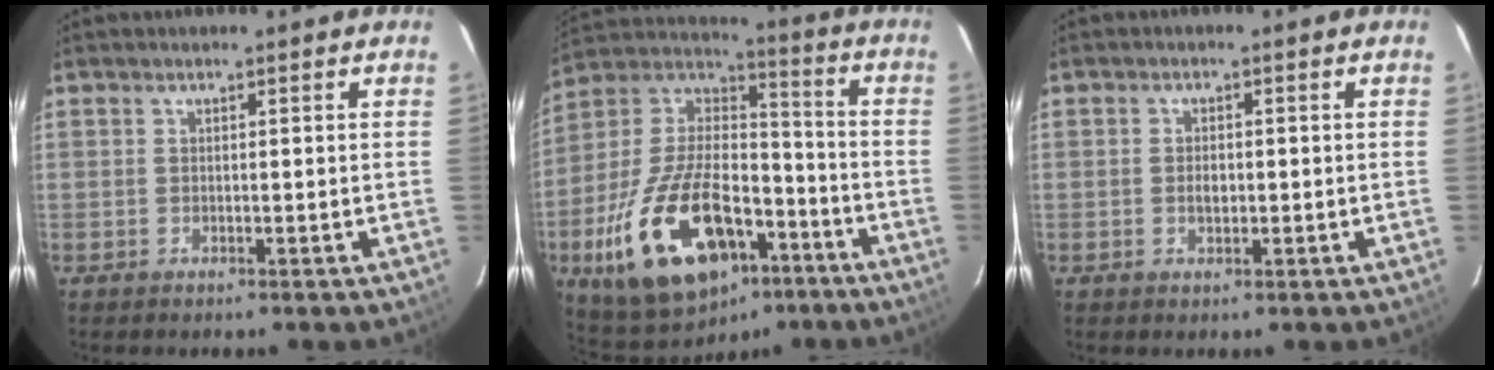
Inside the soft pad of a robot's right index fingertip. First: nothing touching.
{"total": 26.4, "force": [-12.3, 13.7, 18.8], "torque": [-0.375, -0.003, -0.195]}
{"total": 2.0, "force": [-0.1, 1.3, 1.5], "torque": [-0.026, 0.002, -0.002]}